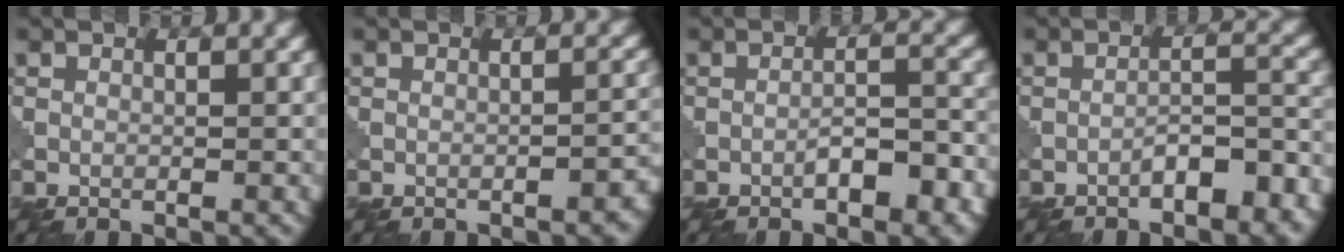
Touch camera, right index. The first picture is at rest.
{"total": 1.8, "force": [-1.1, 0.6, 1.3], "torque": [-0.013, 0.008, -0.014]}
{"total": 3.5, "force": [-1.7, 1.2, 2.8], "torque": [-0.043, 0.009, -0.025]}
{"total": 4.2, "force": [-2.5, 1.5, 3.0], "torque": [-0.042, 0.011, -0.038]}